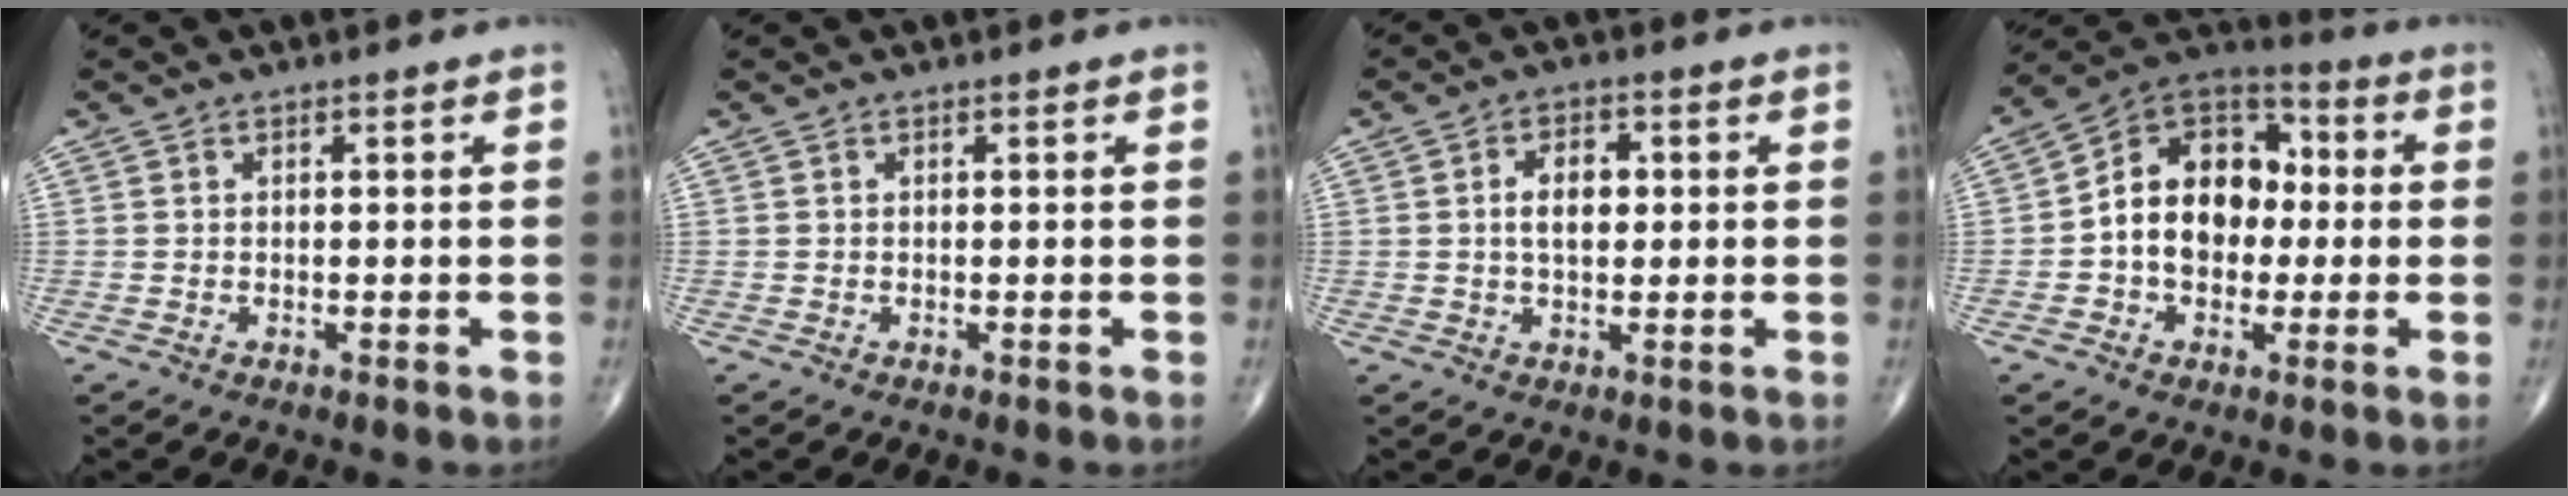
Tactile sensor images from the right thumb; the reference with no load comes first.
{"total": 0.0}
{"total": 5.4, "force": [0.6, 3.2, 4.3], "torque": [-0.065, 0.006, 0.006]}
{"total": 15.3, "force": [-0.3, 11.2, 10.5], "torque": [-0.127, 0.037, -0.017]}